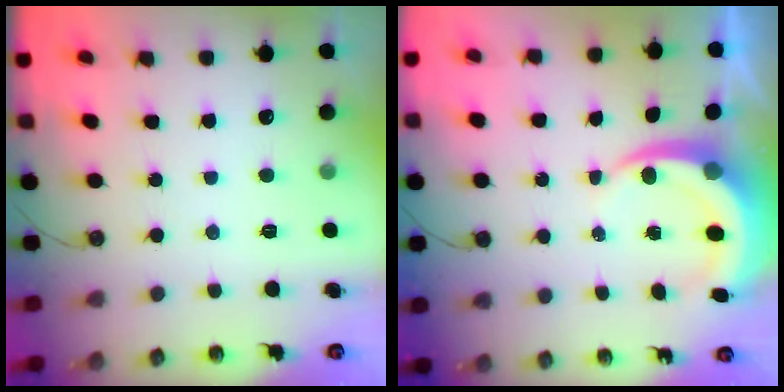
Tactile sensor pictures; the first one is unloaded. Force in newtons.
{"total": 6.3, "press": 6.3, "slide": 0.8}